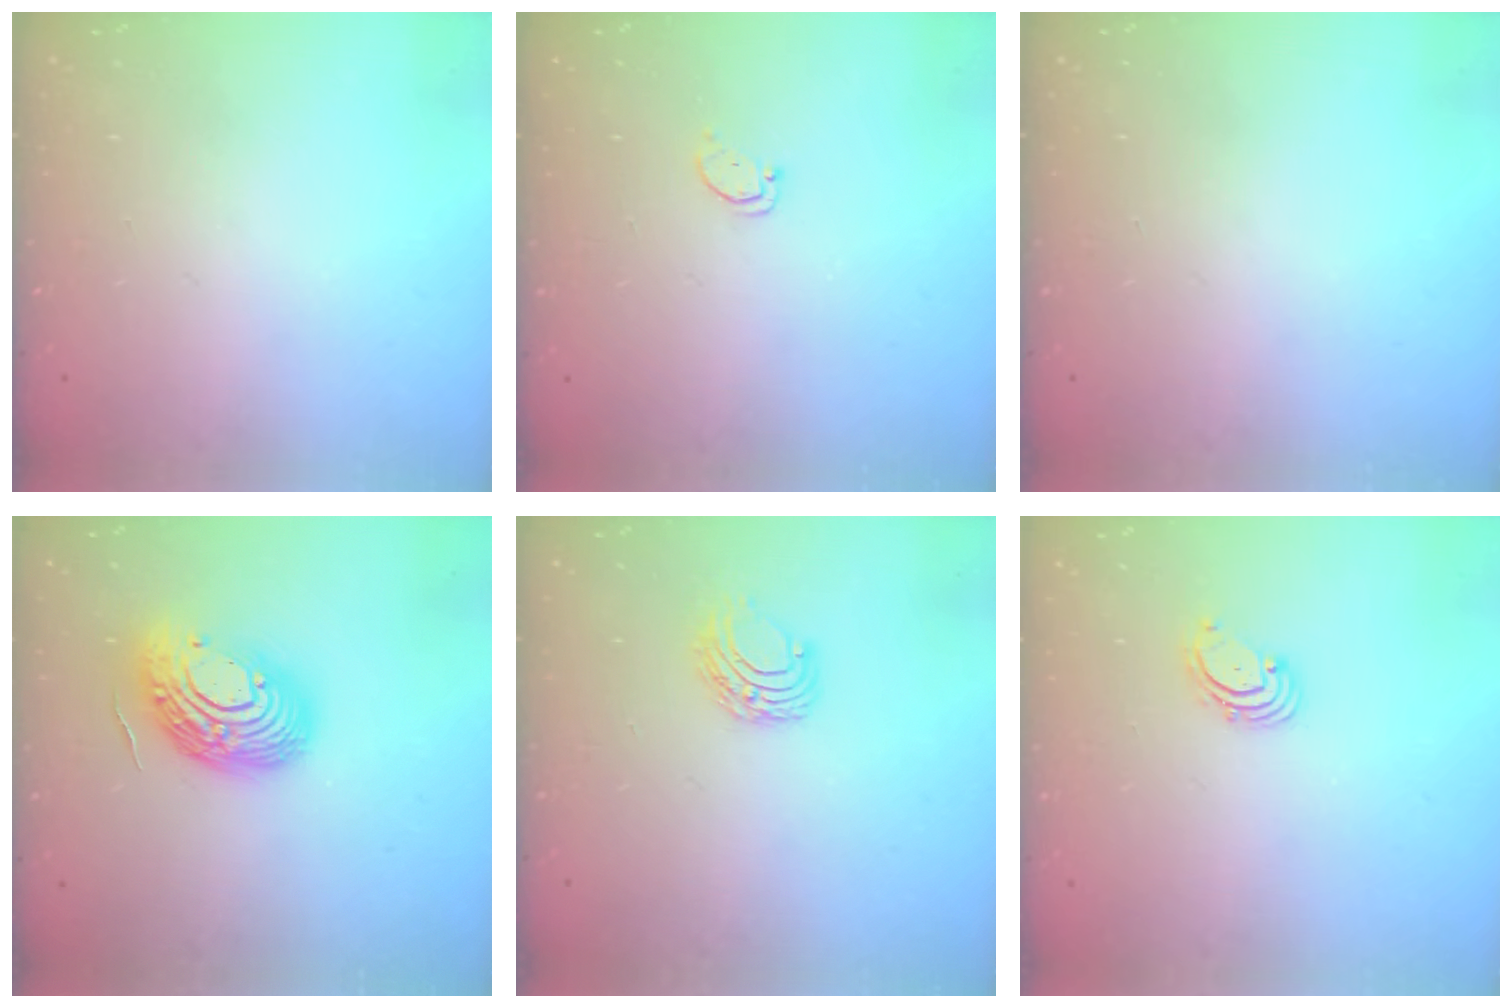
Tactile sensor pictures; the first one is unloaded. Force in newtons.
{"total": 1.7, "press": 1.7, "slide": 0.2}
{"total": 0.0}
{"total": 15.0, "press": 14.9, "slide": 1.5}
{"total": 6.7, "press": 6.7, "slide": 0.5}
{"total": 1.9, "press": 1.8, "slide": 0.2}